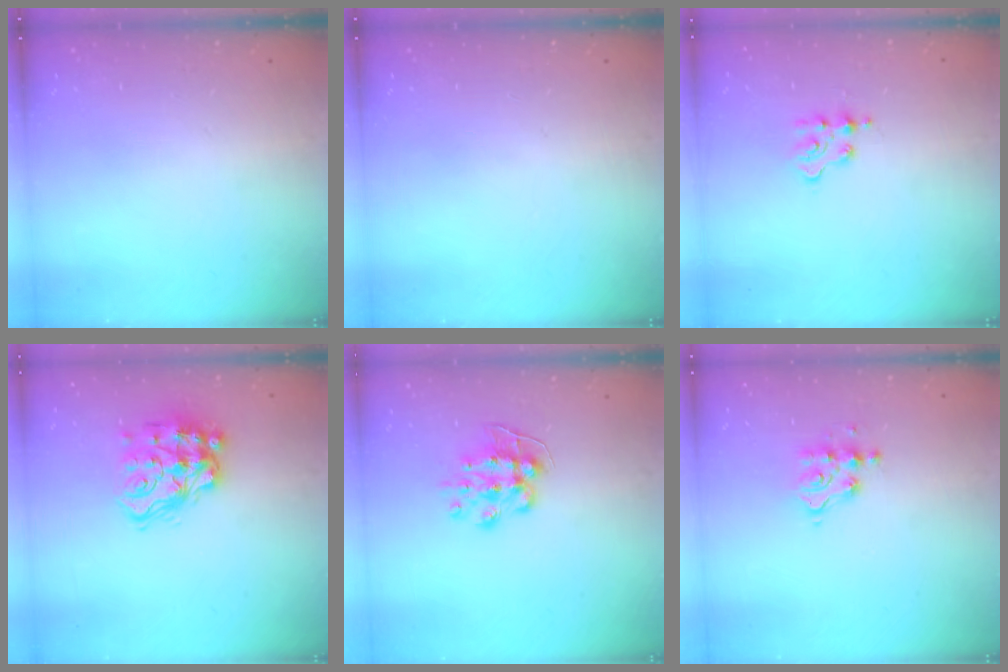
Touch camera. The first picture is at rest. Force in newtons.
{"total": 0.0}
{"total": 2.9, "press": 2.9, "slide": 0.5}
{"total": 16.4, "press": 16.4, "slide": 1.0}
{"total": 9.0, "press": 9.0, "slide": 0.1}
{"total": 5.5, "press": 5.5, "slide": 0.3}